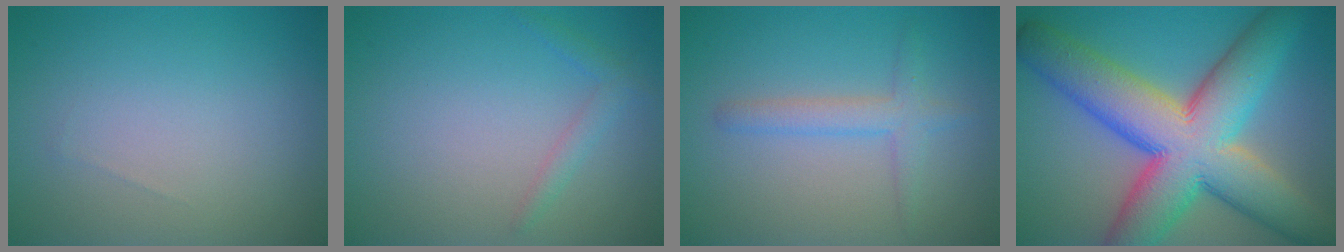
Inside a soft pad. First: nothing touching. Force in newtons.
{"total": 1.4, "press": 1.4, "slide": 0.1}
{"total": 2.3, "press": 2.3, "slide": 0.0}
{"total": 14.3, "press": 14.3, "slide": 0.7}